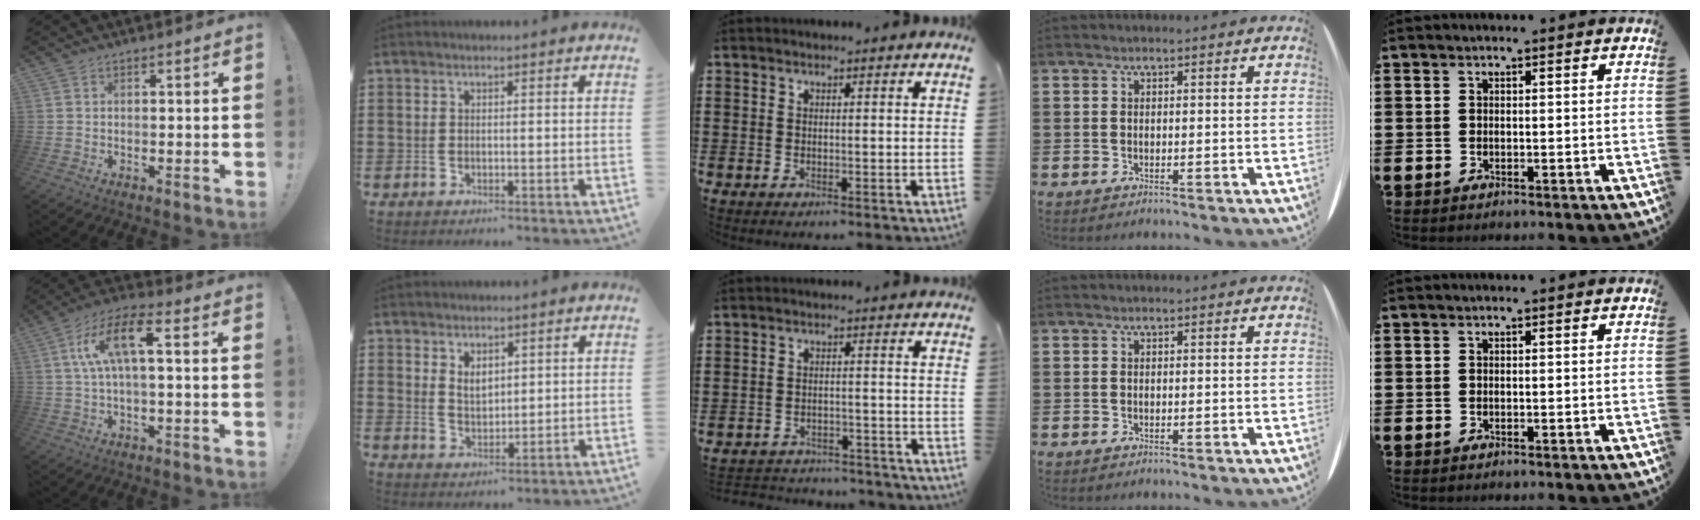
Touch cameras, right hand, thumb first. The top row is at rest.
{"thumb": {"total": 12.7, "force": [2.3, 4.0, 11.8], "torque": [-0.220, 0.006, 0.035]}, "index": {"total": 3.1, "force": [2.1, 1.9, 1.3], "torque": [-0.024, 0.004, 0.037]}, "middle": {"total": 3.2, "force": [-3.2, 0.4, 0.0], "torque": [-0.006, -0.001, -0.068]}}